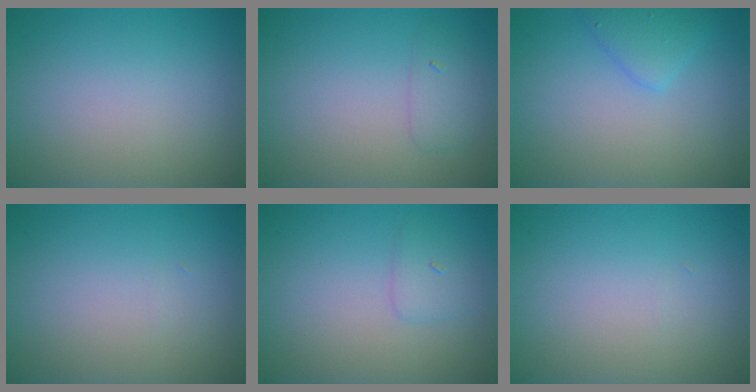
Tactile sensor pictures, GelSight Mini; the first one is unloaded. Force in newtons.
{"total": 1.5, "press": 1.5, "slide": 0.0}
{"total": 2.1, "press": 2.1, "slide": 0.1}
{"total": 0.0}
{"total": 1.4, "press": 1.4, "slide": 0.1}
{"total": 0.0}